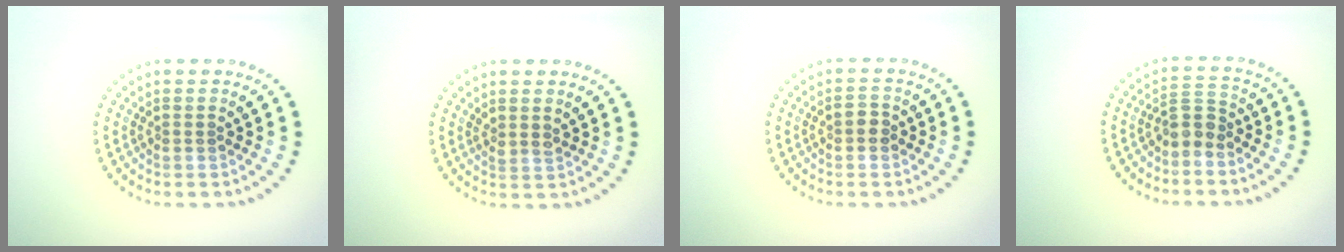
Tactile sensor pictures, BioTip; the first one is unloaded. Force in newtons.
{"total": 0.8, "press": 0.6, "slide": 0.5}
{"total": 1.5, "press": 1.5, "slide": 0.1}
{"total": 2.2, "press": 1.8, "slide": 1.3}